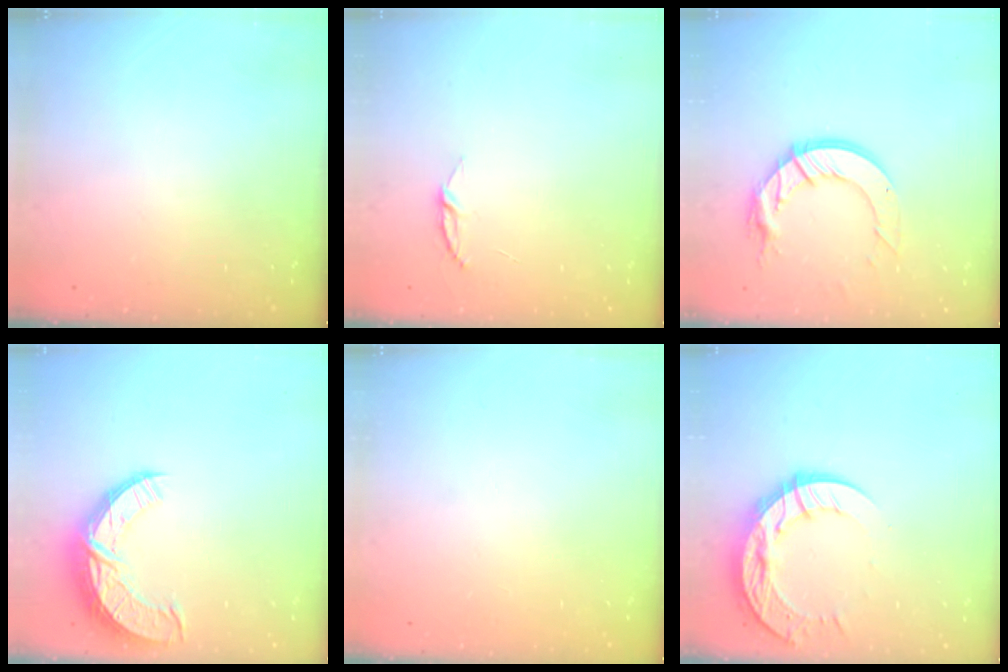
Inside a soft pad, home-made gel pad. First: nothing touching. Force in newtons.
{"total": 3.9, "press": 3.8, "slide": 0.4}
{"total": 13.6, "press": 13.6, "slide": 1.2}
{"total": 12.8, "press": 12.7, "slide": 0.9}
{"total": 0.0}
{"total": 14.0, "press": 14.0, "slide": 1.3}